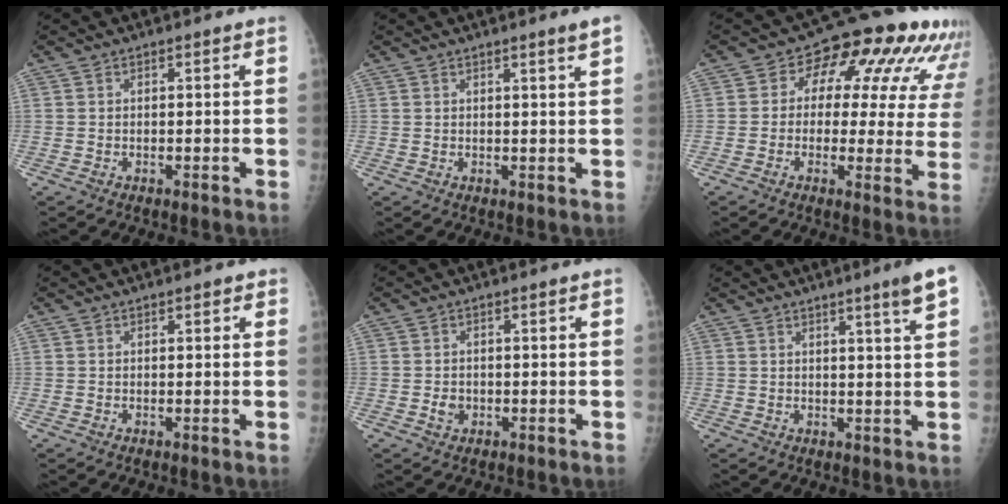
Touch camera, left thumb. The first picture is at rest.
{"total": 2.3, "force": [1.5, -0.5, 1.7], "torque": [-0.026, -0.013, 0.023]}
{"total": 17.2, "force": [7.6, 9.8, 12.0], "torque": [-0.109, 0.006, 0.080]}
{"total": 1.2, "force": [0.7, 0.6, 0.7], "torque": [-0.001, -0.001, 0.006]}
{"total": 1.9, "force": [-0.4, 1.6, 1.0], "torque": [-0.011, 0.005, -0.004]}
{"total": 5.8, "force": [3.3, -0.5, 4.7], "torque": [-0.066, -0.020, 0.046]}